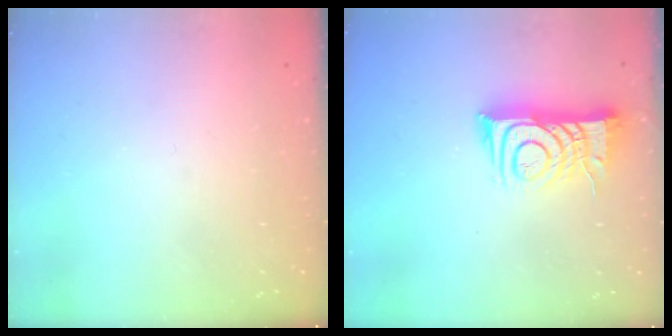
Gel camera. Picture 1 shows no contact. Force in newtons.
{"total": 10.6, "press": 10.5, "slide": 1.1}